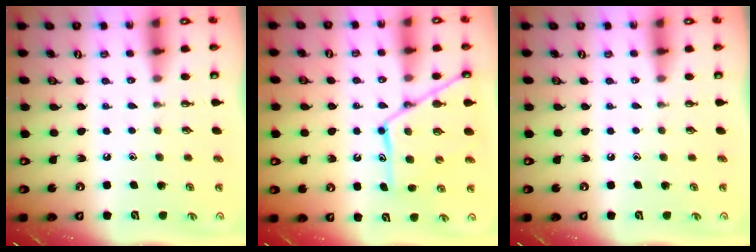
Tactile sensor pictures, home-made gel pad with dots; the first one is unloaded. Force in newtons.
{"total": 15.4, "press": 15.3, "slide": 1.5}
{"total": 0.0}